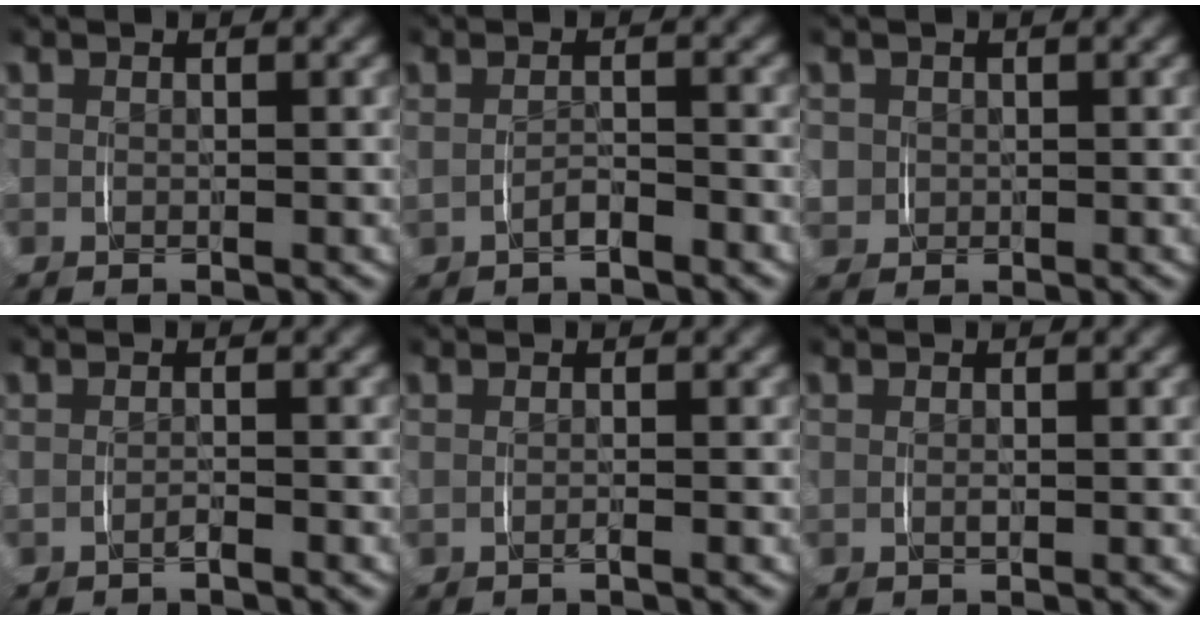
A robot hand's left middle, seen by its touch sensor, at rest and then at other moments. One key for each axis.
{"total": 1.7, "fx": -1.0, "fy": 1.0, "fz": 1.0, "tx": -0.022, "ty": 0.002, "tz": -0.020}
{"total": 2.5, "fx": -0.1, "fy": 2.4, "fz": 0.7, "tx": -0.034, "ty": -0.008, "tz": 0.003}
{"total": 1.1, "fx": -0.3, "fy": 0.6, "fz": 0.8, "tx": -0.018, "ty": 0.005, "tz": -0.009}
{"total": 0.9, "fx": 0.1, "fy": 0.4, "fz": 0.8, "tx": -0.017, "ty": 0.003, "tz": 0.000}
{"total": 0.7, "fx": 0.2, "fy": 0.2, "fz": 0.6, "tx": -0.012, "ty": 0.000, "tz": 0.006}